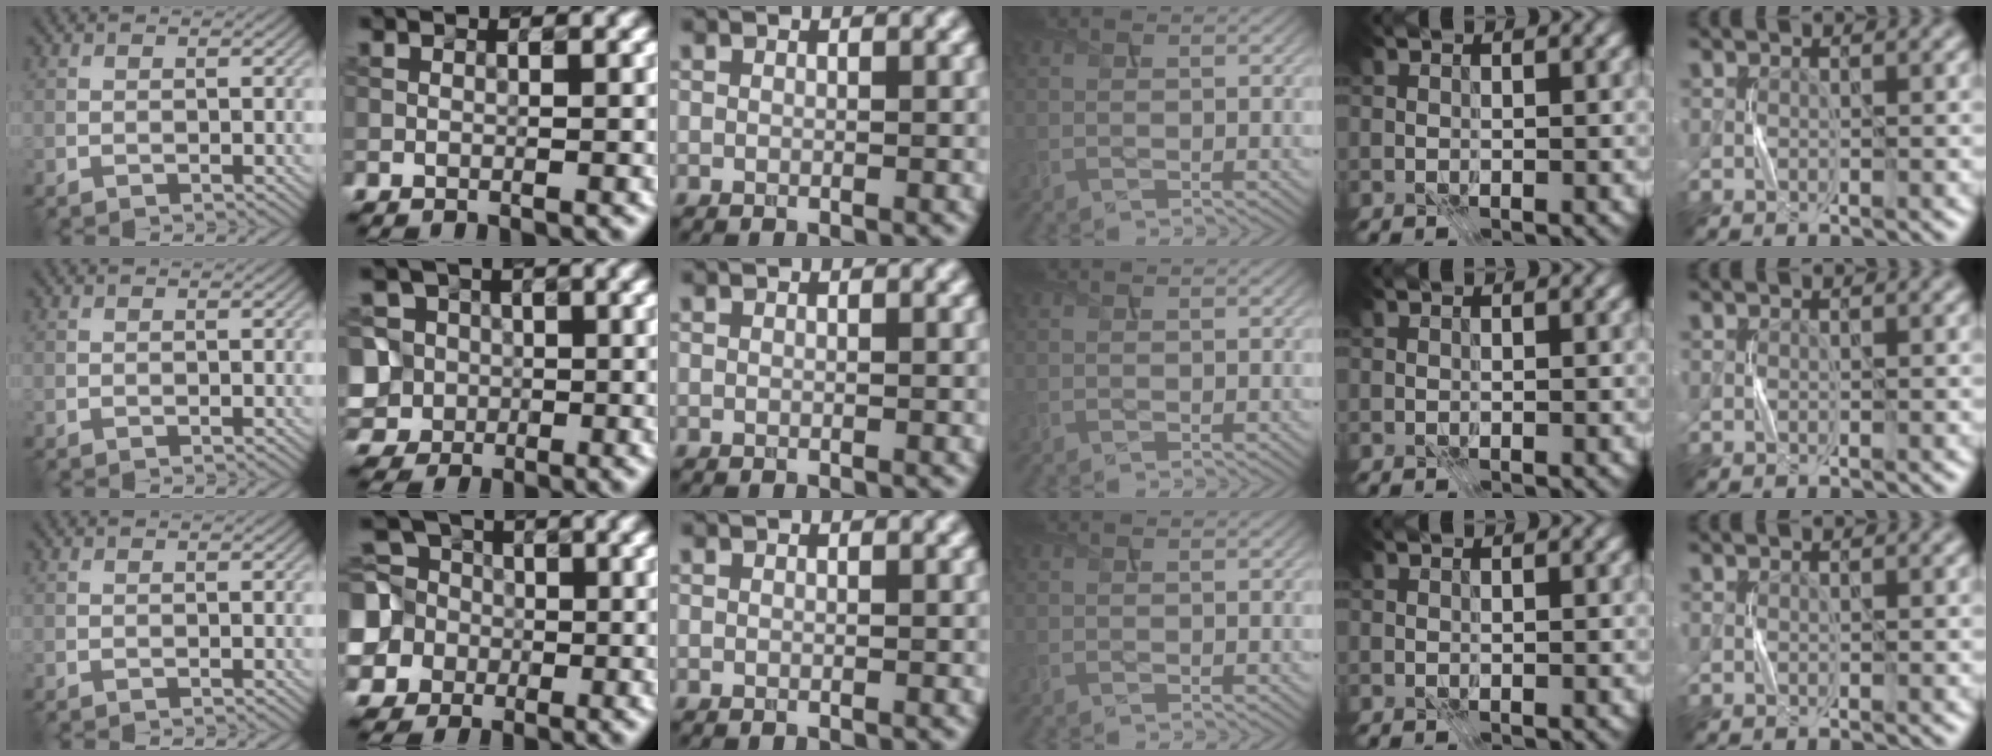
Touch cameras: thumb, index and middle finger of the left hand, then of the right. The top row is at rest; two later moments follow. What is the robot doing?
{"motion": "press", "object": "calculator"}